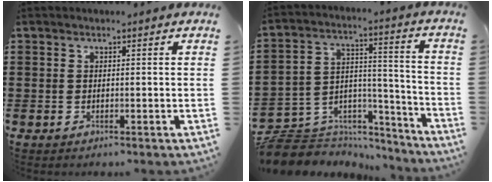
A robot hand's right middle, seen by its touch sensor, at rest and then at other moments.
{"total": 7.0, "force": [-6.4, 2.8, 0.3], "torque": [-0.020, 0.004, -0.129]}